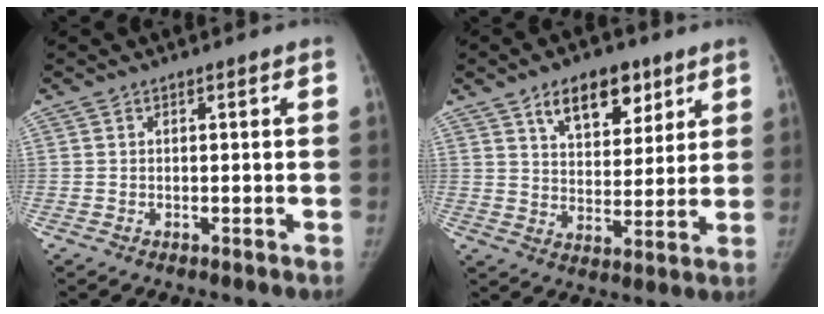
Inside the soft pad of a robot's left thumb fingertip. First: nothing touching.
{"total": 11.9, "force": [6.9, 6.8, 7.0], "torque": [-0.070, -0.036, 0.112]}